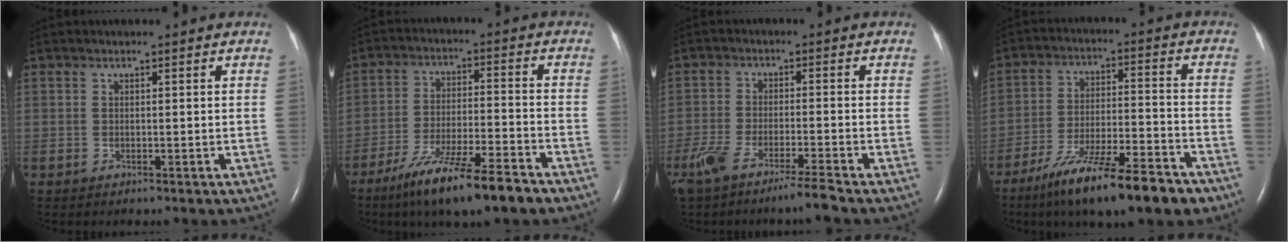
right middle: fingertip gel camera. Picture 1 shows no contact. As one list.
[{"total": 13.0, "force": [-9.4, 0.9, 9.0], "torque": [-0.163, -0.035, -0.162]}, {"total": 7.5, "force": [-5.7, -0.1, 4.8], "torque": [-0.092, -0.016, -0.106]}, {"total": 16.0, "force": [-11.6, 2.2, 10.9], "torque": [-0.171, -0.023, -0.194]}]